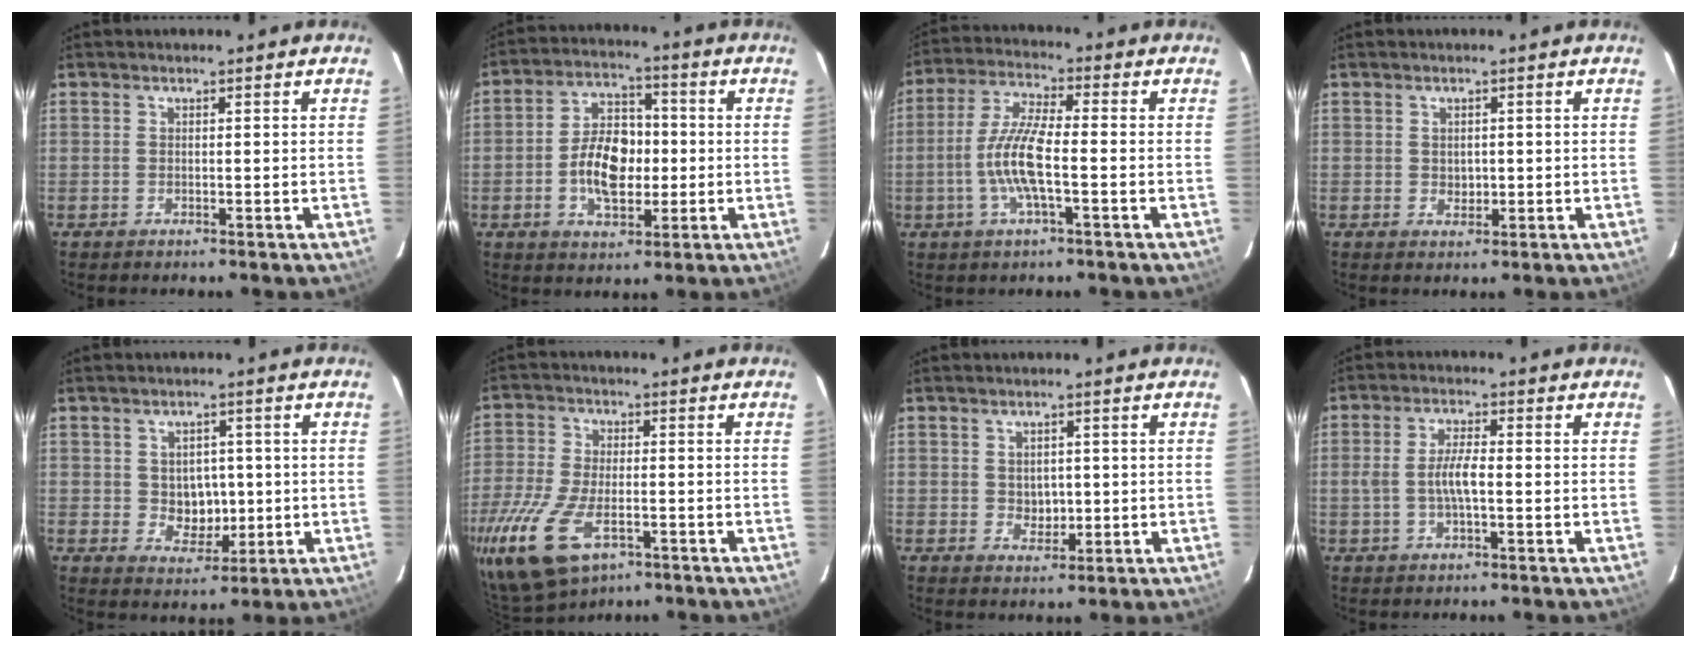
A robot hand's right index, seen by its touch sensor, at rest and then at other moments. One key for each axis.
{"total": 10.9, "fx": -1.7, "fy": 6.6, "fz": 8.5, "tx": -0.160, "ty": 0.020, "tz": -0.026}
{"total": 9.7, "fx": -2.4, "fy": 1.8, "fz": 9.2, "tx": -0.192, "ty": 0.003, "tz": -0.049}
{"total": 1.7, "fx": 0.1, "fy": 1.5, "fz": 0.8, "tx": -0.009, "ty": 0.002, "tz": 0.004}
{"total": 5.5, "fx": 0.1, "fy": 4.8, "fz": 2.7, "tx": -0.047, "ty": 0.006, "tz": 0.012}
{"total": 16.9, "fx": -8.8, "fy": 8.5, "fz": 11.7, "tx": -0.275, "ty": -0.043, "tz": -0.162}
{"total": 3.0, "fx": 0.2, "fy": 2.6, "fz": 1.5, "tx": -0.022, "ty": 0.002, "tz": 0.008}
{"total": 4.8, "fx": -0.8, "fy": 1.3, "fz": 4.6, "tx": -0.091, "ty": 0.006, "tz": -0.014}